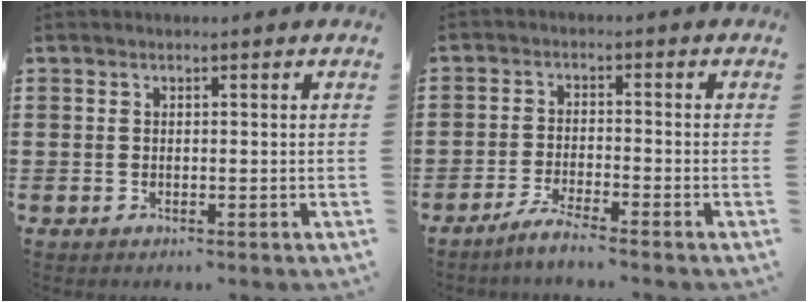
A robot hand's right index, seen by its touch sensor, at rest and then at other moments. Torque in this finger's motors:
{"motor_torque": [-0.17, 1.64, -0.42, -0.21]}